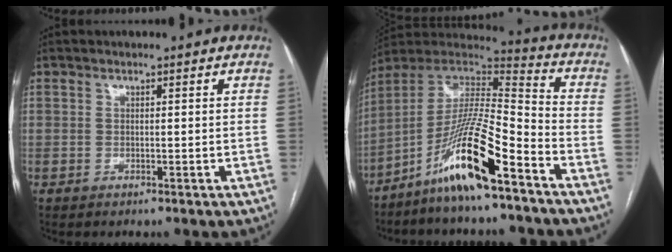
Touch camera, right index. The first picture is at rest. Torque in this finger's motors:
{"motor_torque": [1.54, -0.61, 1.05, 0.21]}